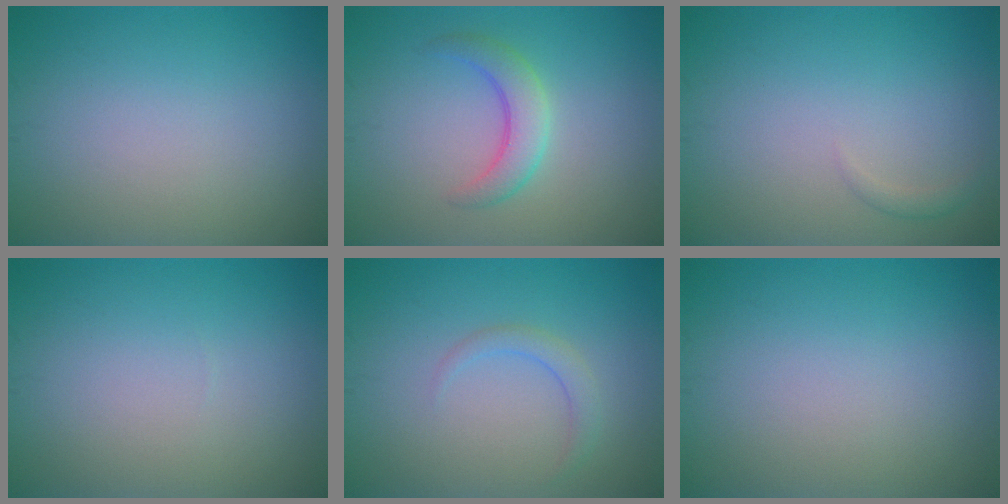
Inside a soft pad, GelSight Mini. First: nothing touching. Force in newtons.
{"total": 3.0, "press": 3.0, "slide": 0.2}
{"total": 0.8, "press": 0.8, "slide": 0.0}
{"total": 0.0}
{"total": 1.5, "press": 1.5, "slide": 0.1}
{"total": 0.0}